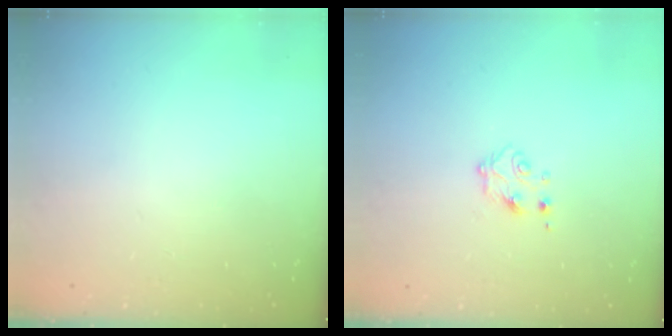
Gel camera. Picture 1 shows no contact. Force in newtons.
{"total": 4.6, "press": 4.5, "slide": 0.6}